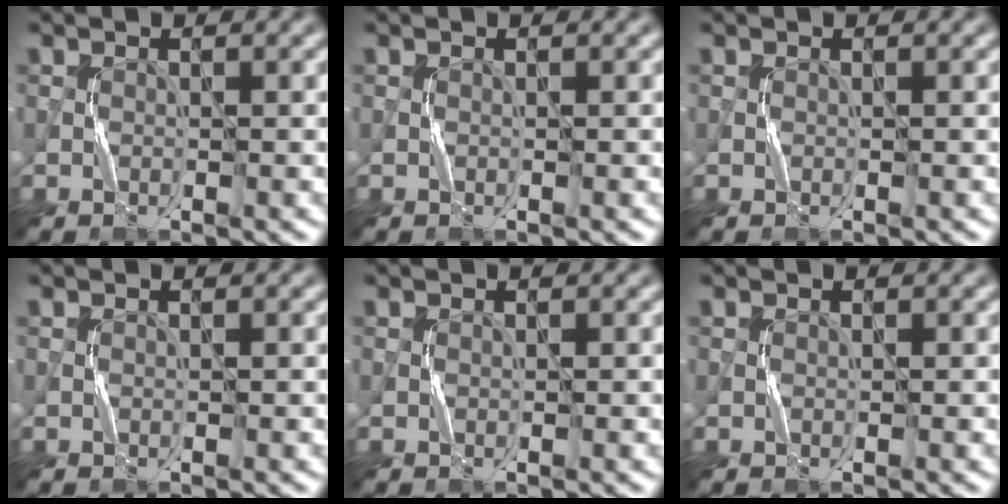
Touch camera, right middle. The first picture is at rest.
{"total": 0.0}
{"total": 0.0}
{"total": 0.0}
{"total": 0.0}
{"total": 0.0}